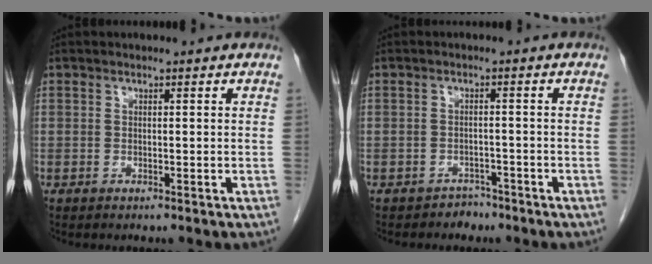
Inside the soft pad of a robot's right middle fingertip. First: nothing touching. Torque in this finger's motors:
{"motor_torque": [0.19, -0.05, 0.01, -0.01]}